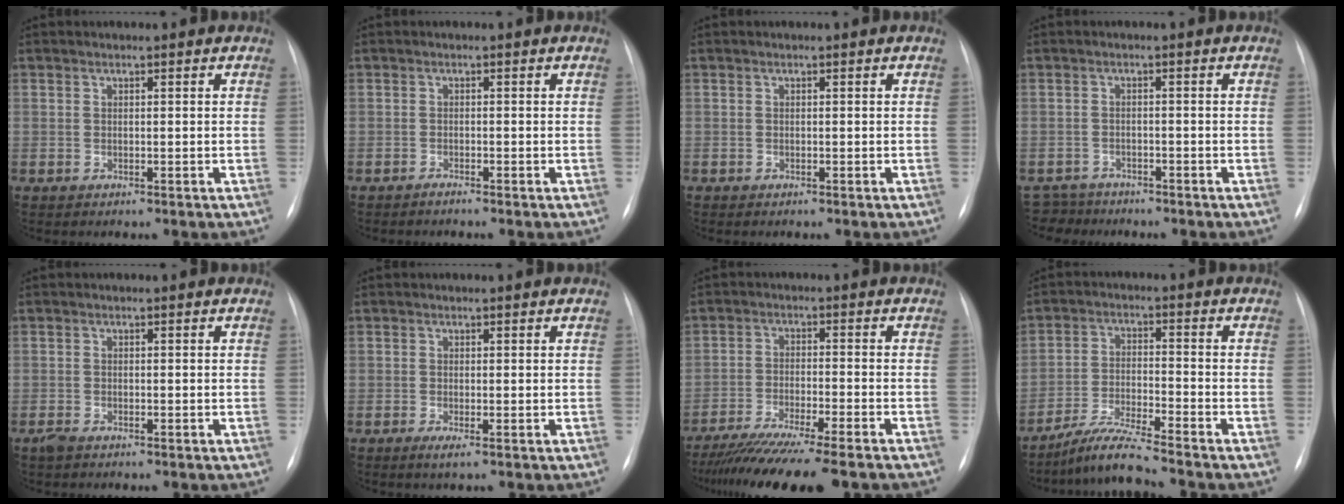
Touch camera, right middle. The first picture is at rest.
{"total": 0.6, "force": [-0.5, -0.2, 0.1], "torque": [0.000, -0.002, -0.008]}
{"total": 0.0}
{"total": 4.0, "force": [-3.6, 1.3, -1.1], "torque": [0.018, -0.007, -0.064]}
{"total": 1.3, "force": [-1.0, 0.4, 0.7], "torque": [-0.020, -0.003, -0.017]}
{"total": 1.0, "force": [-0.4, -0.1, 1.0], "torque": [-0.014, -0.003, -0.007]}
{"total": 15.0, "force": [-12.6, -0.1, 8.0], "torque": [-0.125, -0.042, -0.198]}
{"total": 7.0, "force": [-6.2, -1.0, 3.0], "torque": [-0.062, -0.023, -0.117]}